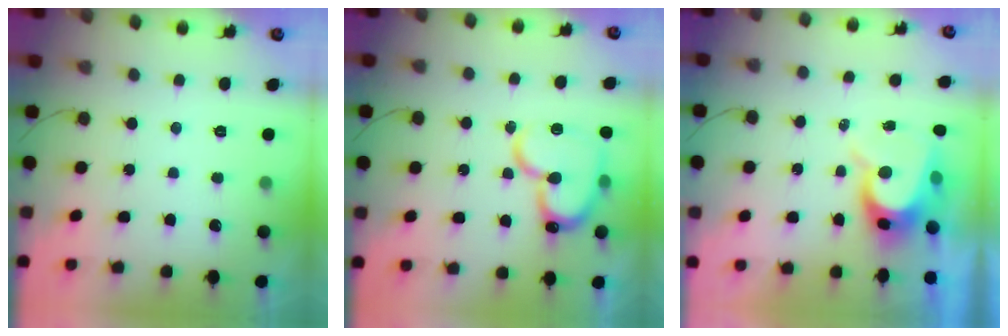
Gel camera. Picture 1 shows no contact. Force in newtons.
{"total": 18.4, "press": 18.3, "slide": 1.8}
{"total": 8.5, "press": 8.5, "slide": 0.7}